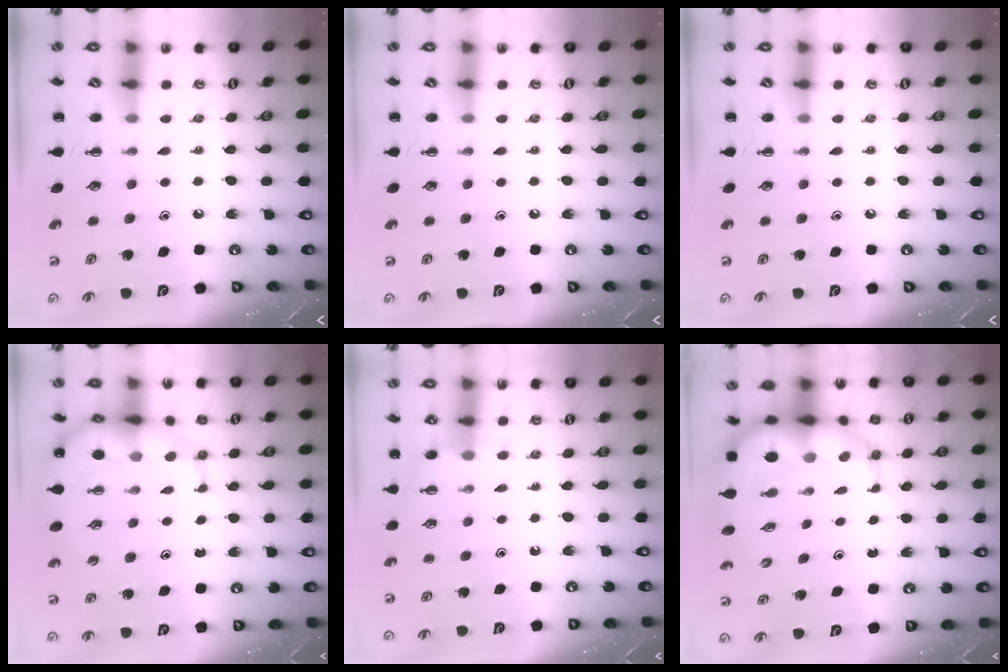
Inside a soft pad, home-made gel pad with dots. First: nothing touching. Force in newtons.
{"total": 0.0}
{"total": 0.0}
{"total": 10.2, "press": 9.7, "slide": 3.1}
{"total": 4.3, "press": 4.1, "slide": 1.2}
{"total": 12.0, "press": 11.5, "slide": 3.2}